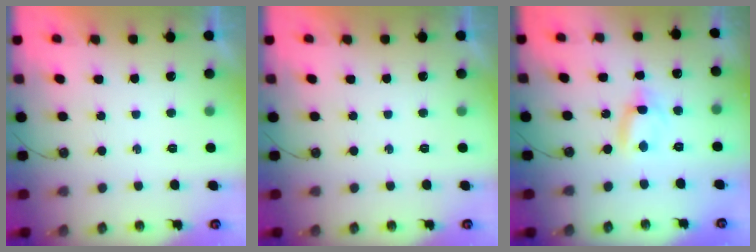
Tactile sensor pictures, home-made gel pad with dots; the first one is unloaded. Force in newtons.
{"total": 0.0}
{"total": 2.8, "press": 2.8, "slide": 0.2}